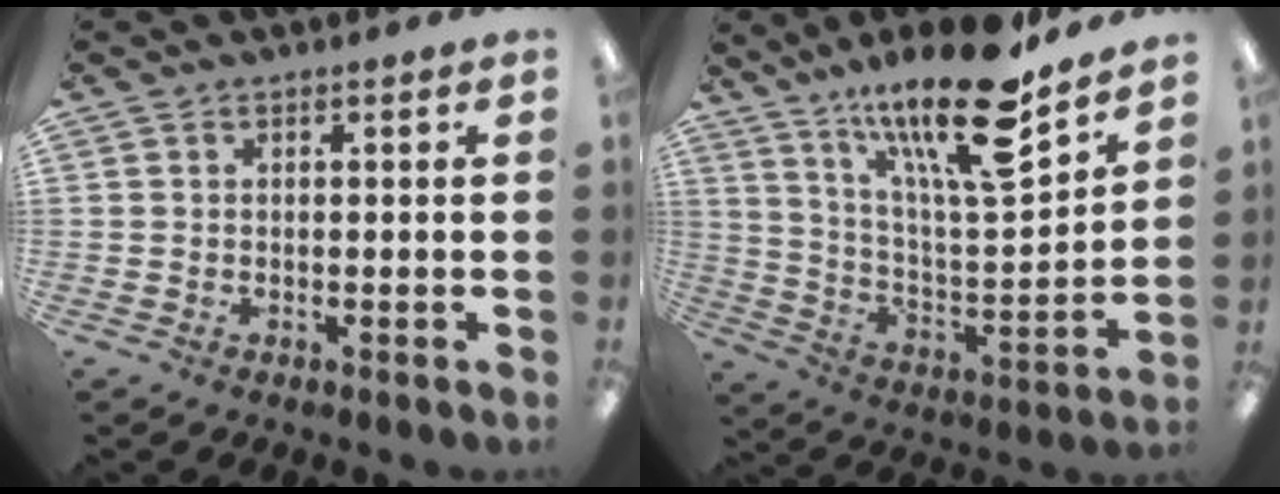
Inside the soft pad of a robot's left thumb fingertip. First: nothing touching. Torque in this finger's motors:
{"motor_torque": [0.46, 0.30, 1.37, -1.40, 0.27]}